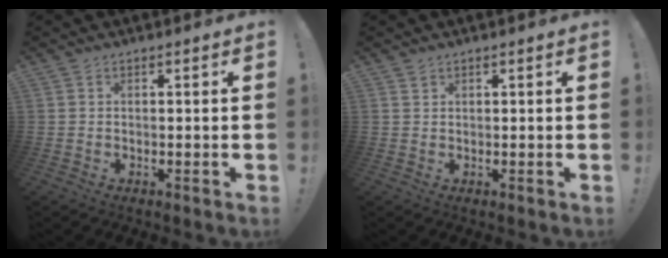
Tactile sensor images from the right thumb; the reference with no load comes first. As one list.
[{"total": 1.0, "force": [0.8, 0.7, 0.1], "torque": [0.006, -0.003, 0.014]}]